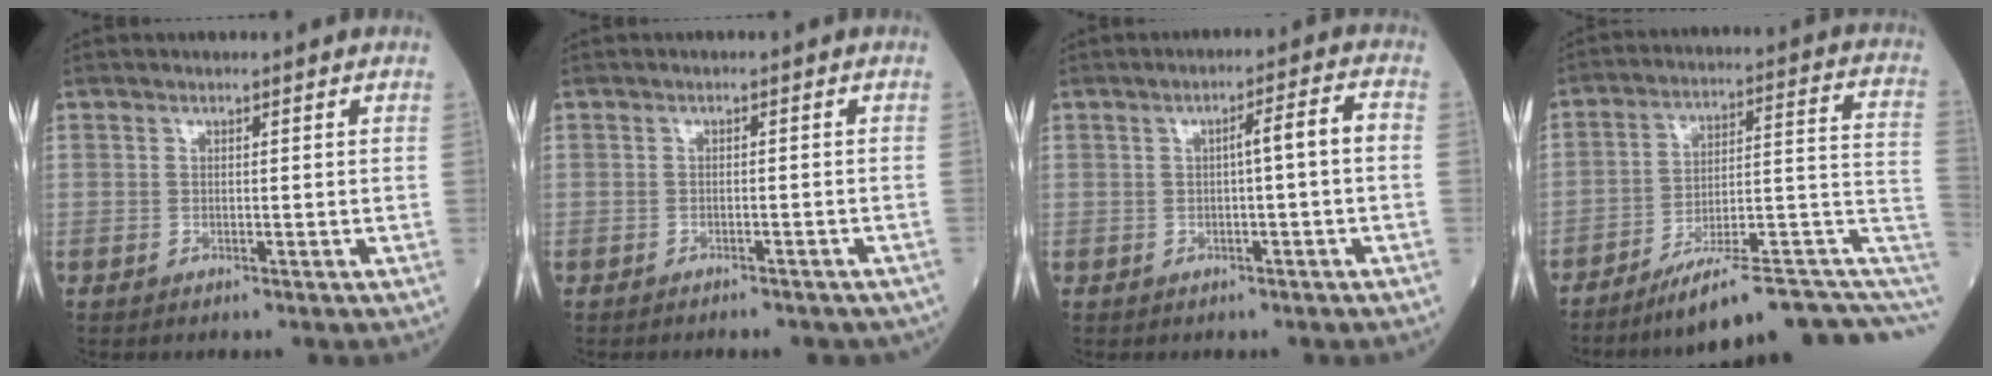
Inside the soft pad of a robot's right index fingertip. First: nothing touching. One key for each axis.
{"total": 7.5, "fx": -6.1, "fy": 2.9, "fz": 3.1, "tx": -0.050, "ty": 0.008, "tz": -0.066}
{"total": 4.8, "fx": -0.1, "fy": 0.6, "fz": 4.8, "tx": -0.082, "ty": 0.022, "tz": 0.003}
{"total": 18.6, "fx": -11.2, "fy": 4.0, "fz": 14.3, "tx": -0.130, "ty": 0.071, "tz": -0.157}